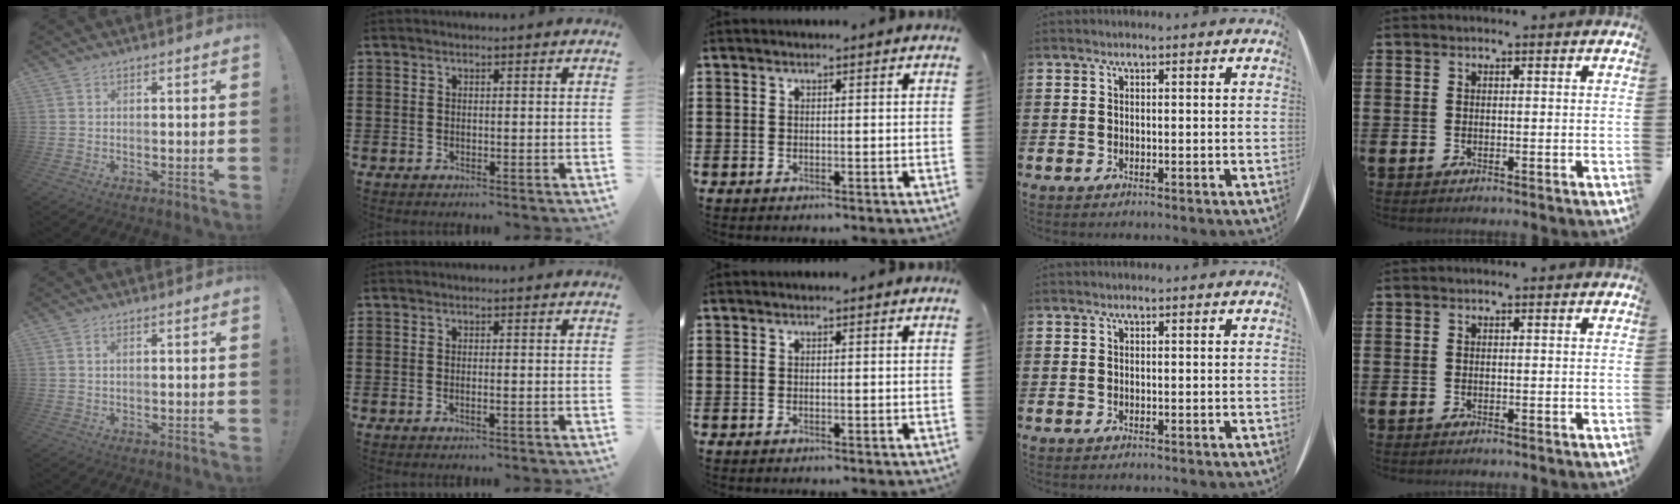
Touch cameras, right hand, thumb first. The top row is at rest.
{"thumb": {"total": 1.0, "force": [0.4, 0.4, 0.8], "torque": [-0.017, 0.001, 0.007]}, "index": {"total": 0.8, "force": [-0.4, -0.1, 0.7], "torque": [-0.012, -0.005, -0.006]}}